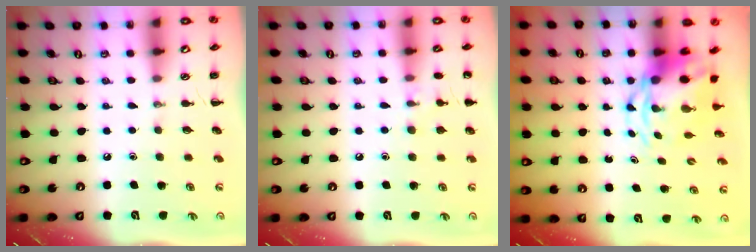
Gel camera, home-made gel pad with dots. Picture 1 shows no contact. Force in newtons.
{"total": 6.6, "press": 6.3, "slide": 1.9}
{"total": 6.1, "press": 5.9, "slide": 1.8}